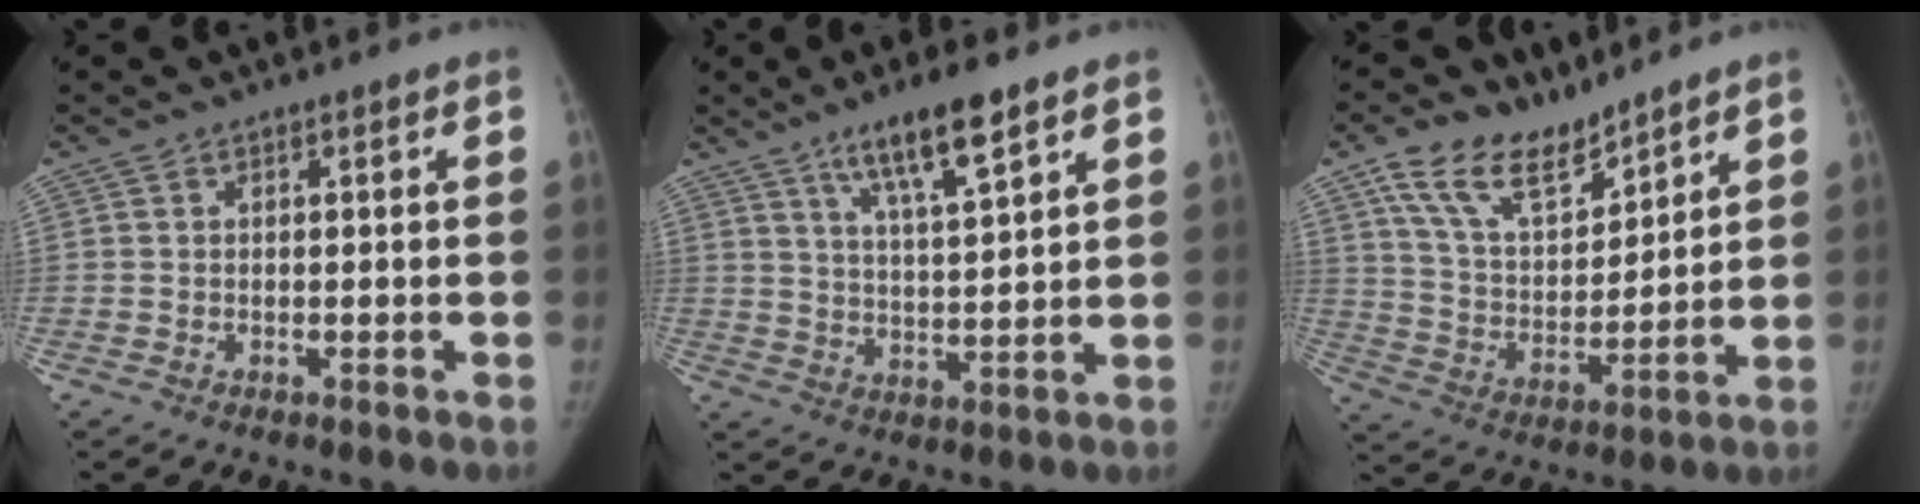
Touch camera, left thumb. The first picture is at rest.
{"total": 10.5, "force": [6.6, 2.0, 7.8], "torque": [-0.127, -0.031, 0.118]}
{"total": 14.3, "force": [10.2, 7.0, 7.2], "torque": [-0.101, -0.052, 0.199]}